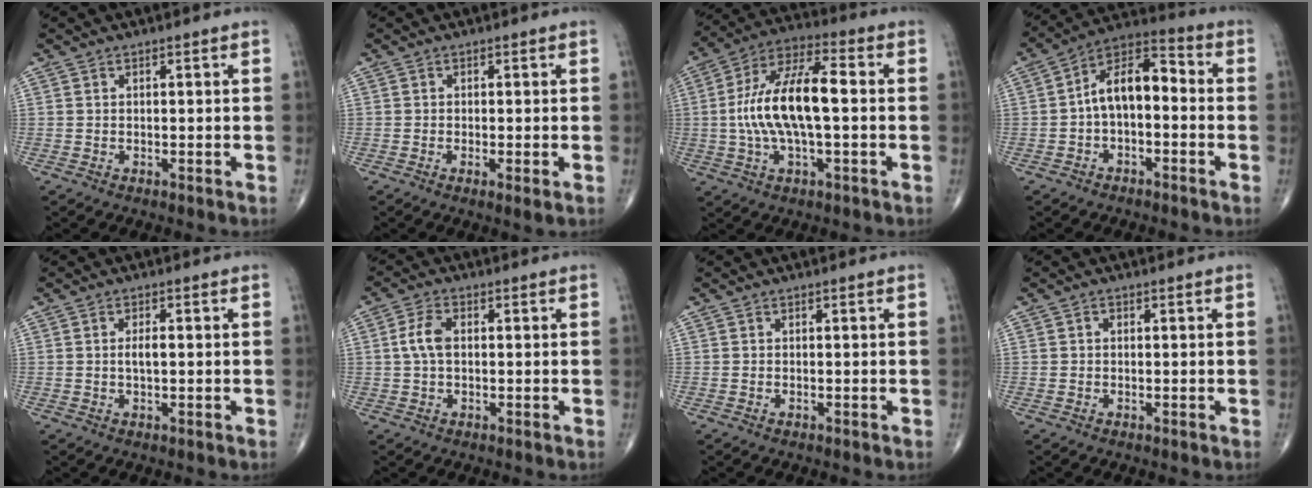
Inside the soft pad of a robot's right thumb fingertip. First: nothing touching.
{"total": 1.9, "force": [-0.6, 0.2, 1.8], "torque": [-0.040, -0.008, -0.014]}
{"total": 15.8, "force": [-0.3, 6.0, 14.6], "torque": [-0.288, 0.034, -0.010]}
{"total": 10.6, "force": [-1.0, 5.8, 8.8], "torque": [-0.133, 0.046, -0.031]}
{"total": 2.1, "force": [0.0, 0.7, 1.9], "torque": [-0.037, 0.002, -0.002]}
{"total": 4.5, "force": [0.3, 2.5, 3.7], "torque": [-0.083, 0.010, 0.002]}
{"total": 0.0}
{"total": 0.8, "force": [0.0, 0.8, 0.3], "torque": [-0.001, 0.002, -0.001]}